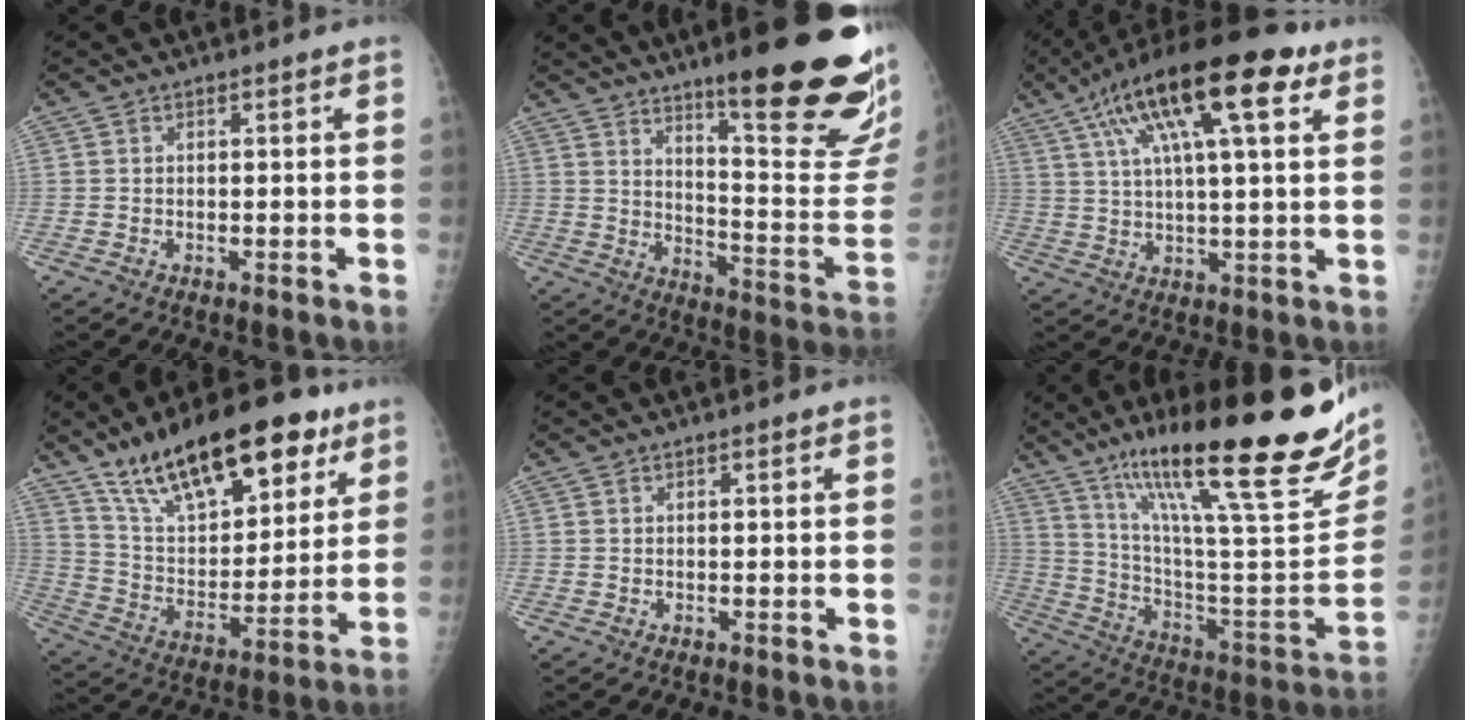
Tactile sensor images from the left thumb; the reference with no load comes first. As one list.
[{"total": 25.9, "force": [16.1, 4.5, 19.7], "torque": [-0.225, -0.095, 0.232]}, {"total": 21.2, "force": [9.9, 6.1, 17.7], "torque": [-0.294, 0.011, 0.159]}, {"total": 25.3, "force": [15.9, 10.7, 16.5], "torque": [-0.227, -0.040, 0.269]}, {"total": 0.5, "force": [0.4, 0.2, 0.3], "torque": [-0.006, -0.002, 0.005]}, {"total": 34.4, "force": [20.6, 6.3, 26.8], "torque": [-0.366, -0.052, 0.338]}]